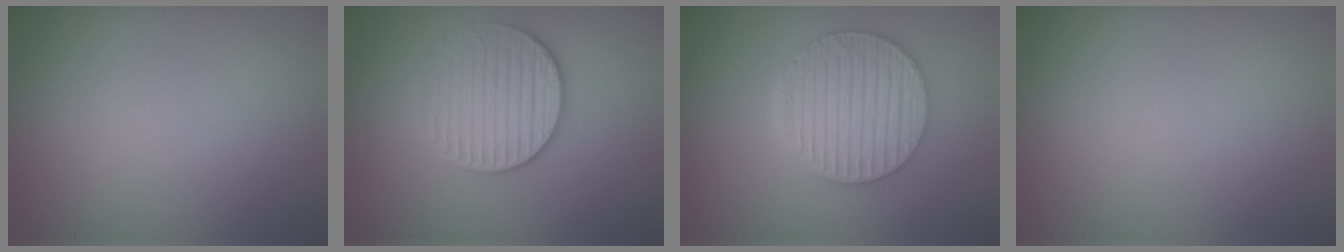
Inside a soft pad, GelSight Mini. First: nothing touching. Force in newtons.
{"total": 3.3, "press": 3.1, "slide": 1.2}
{"total": 5.6, "press": 4.5, "slide": 3.2}
{"total": 0.0}